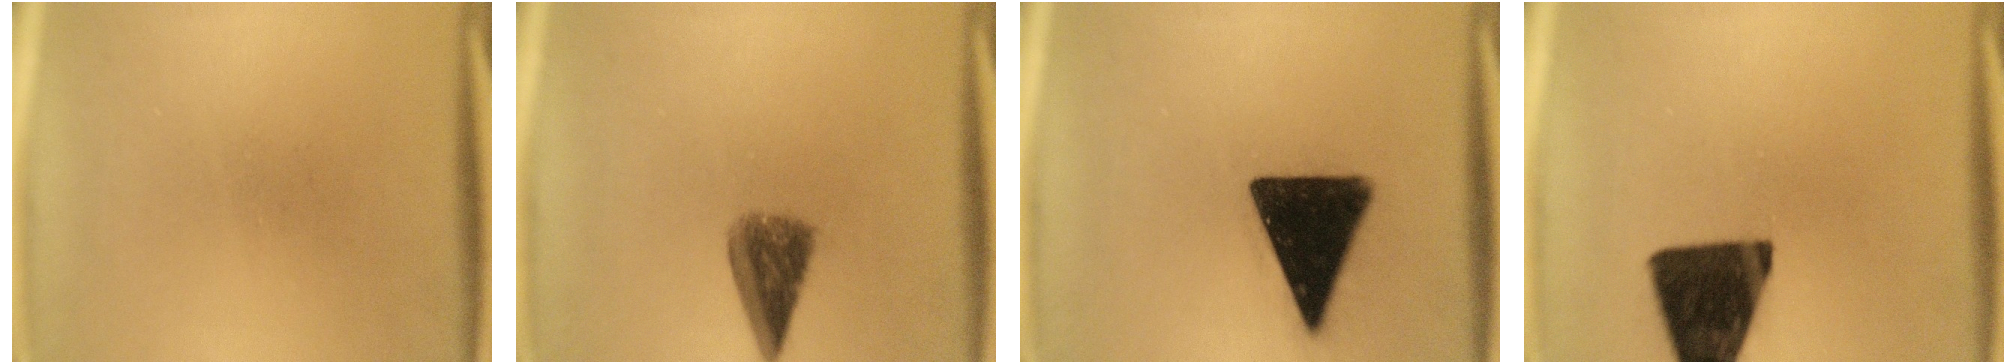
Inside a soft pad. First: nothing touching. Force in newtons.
{"total": 5.9}
{"total": 16.8}
{"total": 16.7}